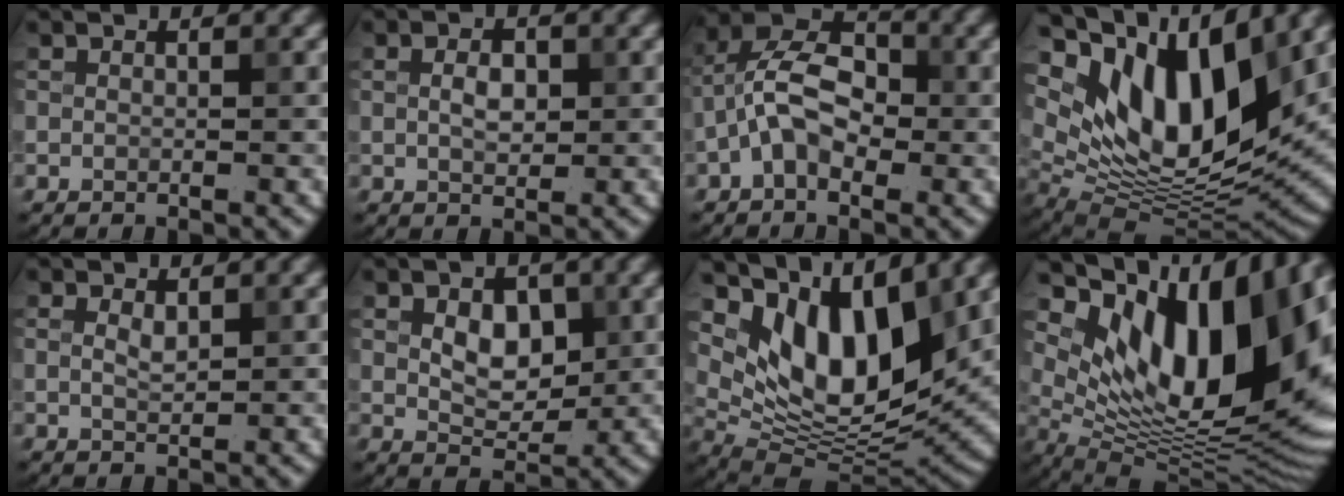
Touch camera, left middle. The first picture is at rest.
{"total": 2.2, "force": [0.2, 1.3, 1.8], "torque": [-0.036, 0.002, 0.004]}
{"total": 6.2, "force": [-1.7, 3.6, 4.7], "torque": [-0.084, 0.024, -0.040]}
{"total": 14.2, "force": [6.5, 6.7, 10.6], "torque": [-0.184, 0.001, 0.120]}
{"total": 1.3, "force": [0.5, 0.6, 1.0], "torque": [-0.024, 0.000, 0.012]}
{"total": 4.1, "force": [0.8, 2.6, 3.0], "torque": [-0.049, -0.002, 0.013]}
{"total": 11.0, "force": [5.6, 5.1, 8.0], "torque": [-0.133, -0.011, 0.102]}
{"total": 15.0, "force": [5.6, 6.7, 12.1], "torque": [-0.186, -0.003, 0.101]}